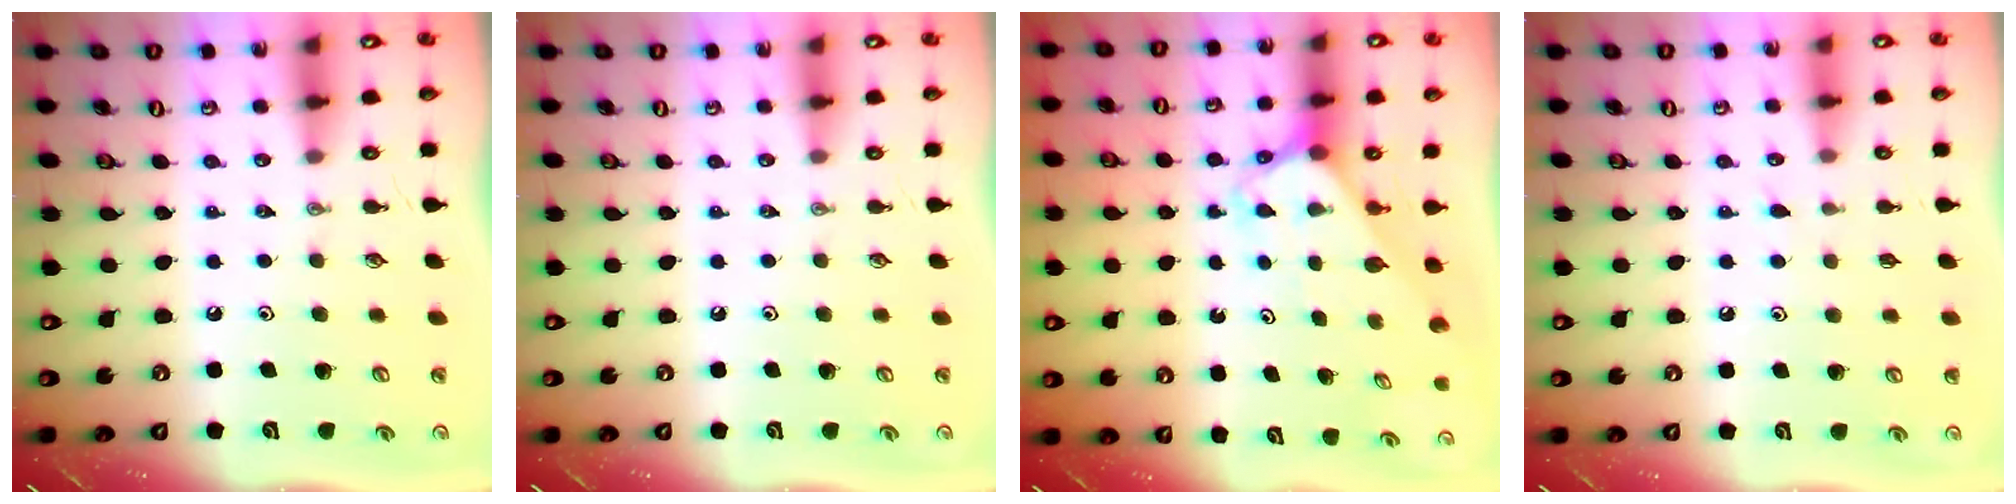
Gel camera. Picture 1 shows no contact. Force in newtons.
{"total": 0.0}
{"total": 2.6, "press": 2.6, "slide": 0.2}
{"total": 6.5, "press": 6.5, "slide": 0.4}